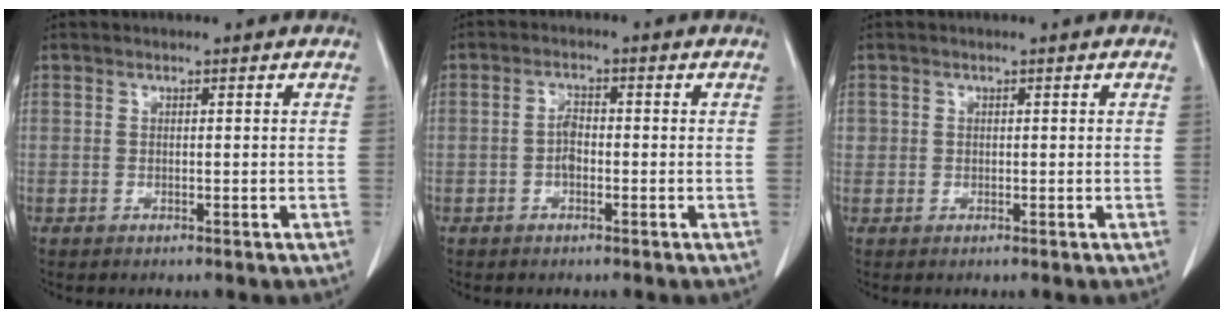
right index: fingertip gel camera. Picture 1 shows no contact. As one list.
[{"total": 2.4, "force": [-0.6, 1.2, 2.0], "torque": [-0.036, 0.004, -0.013]}, {"total": 1.0, "force": [0.2, 1.0, 0.1], "torque": [0.010, 0.003, 0.000]}]